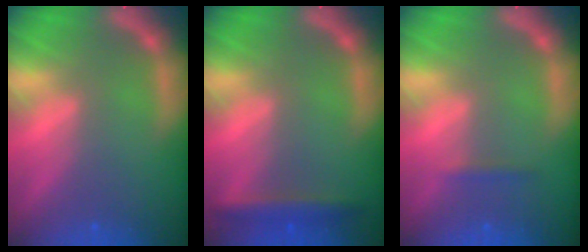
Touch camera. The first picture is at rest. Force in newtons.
{"total": 2.9}
{"total": 0.9}